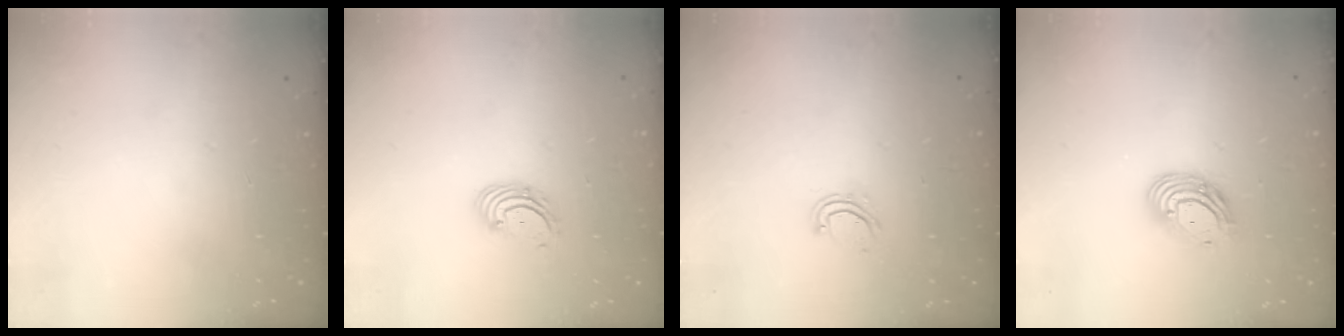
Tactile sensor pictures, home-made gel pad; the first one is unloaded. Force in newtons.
{"total": 2.9, "press": 2.9, "slide": 0.3}
{"total": 3.9, "press": 3.9, "slide": 0.4}
{"total": 9.9, "press": 9.8, "slide": 1.2}